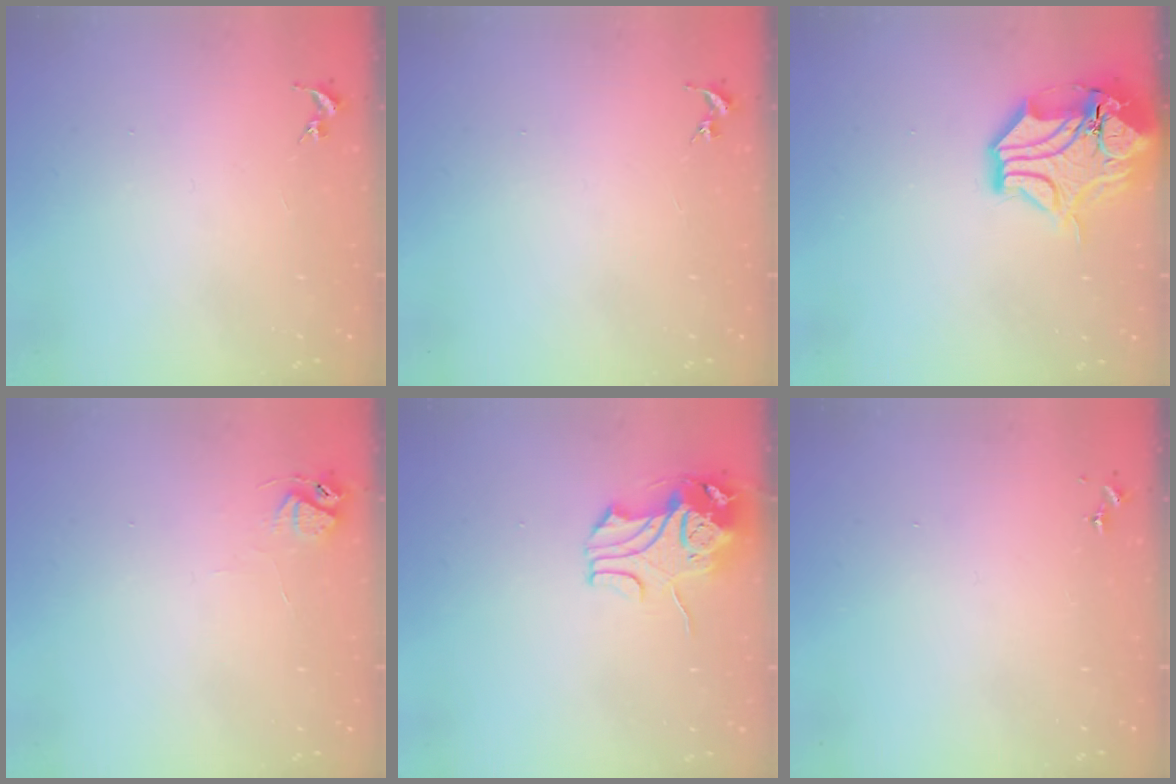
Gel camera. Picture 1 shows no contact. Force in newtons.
{"total": 0.0}
{"total": 15.5, "press": 15.2, "slide": 2.5}
{"total": 6.6, "press": 6.6, "slide": 0.7}
{"total": 9.4, "press": 9.3, "slide": 1.5}
{"total": 0.0}